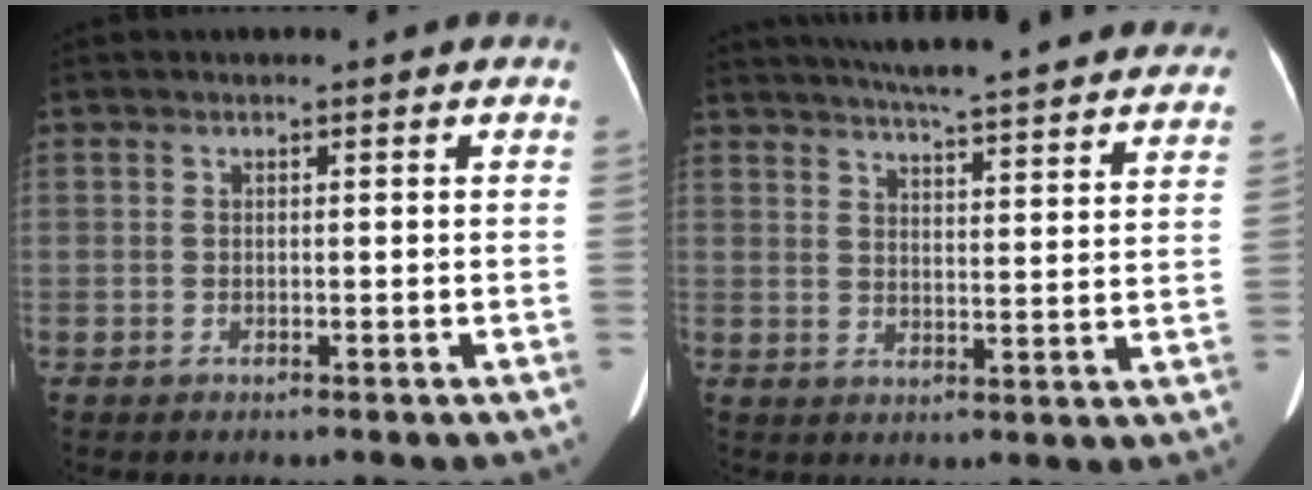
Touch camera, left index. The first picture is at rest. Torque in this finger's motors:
{"motor_torque": [0.98, -1.16, 0.44, 0.09]}